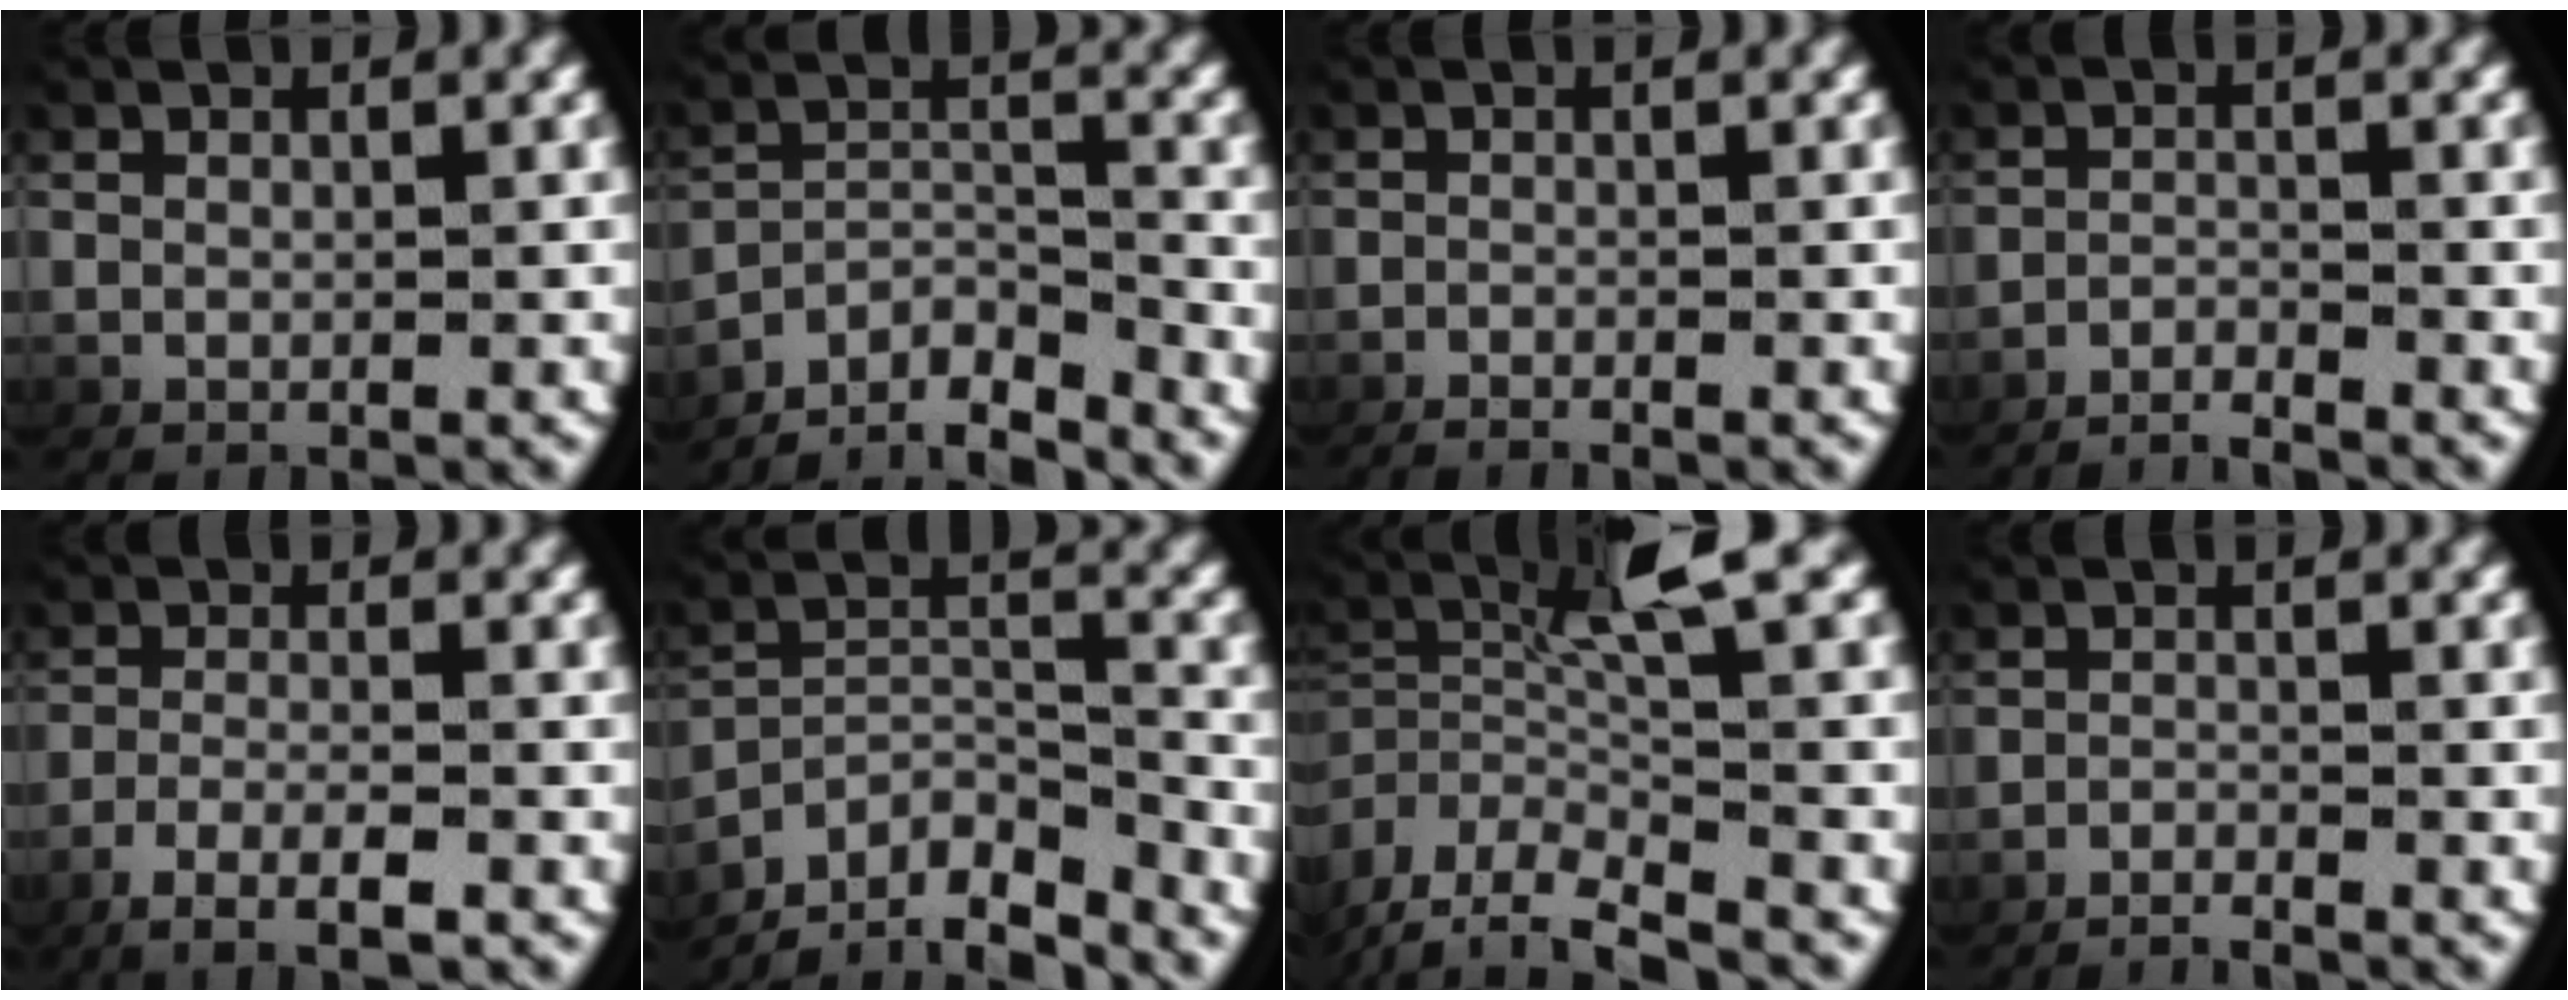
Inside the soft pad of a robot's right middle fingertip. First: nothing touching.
{"total": 9.2, "force": [-8.5, 2.7, 2.6], "torque": [-0.035, -0.026, -0.131]}
{"total": 1.8, "force": [-1.8, 0.2, 0.4], "torque": [-0.011, 0.001, -0.032]}
{"total": 4.9, "force": [-4.8, 0.4, 0.7], "torque": [-0.009, -0.008, -0.078]}
{"total": 4.5, "force": [-2.8, 0.8, 3.5], "torque": [-0.062, -0.008, -0.039]}
{"total": 10.5, "force": [-8.5, 4.5, 4.3], "torque": [-0.072, -0.039, -0.124]}
{"total": 6.9, "force": [-0.3, 3.3, 6.0], "torque": [-0.118, 0.005, -0.007]}
{"total": 3.9, "force": [-3.8, 0.3, 0.6], "torque": [-0.015, -0.004, -0.064]}